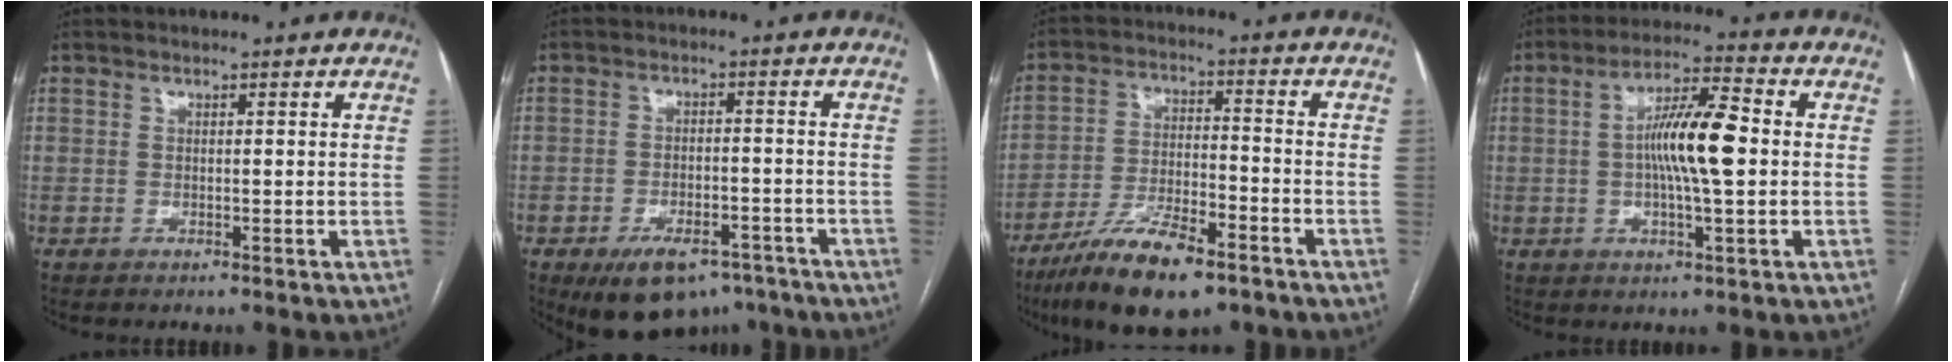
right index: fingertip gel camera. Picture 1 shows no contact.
{"total": 10.3, "force": [-7.3, 5.1, 5.3], "torque": [-0.075, 0.005, -0.106]}
{"total": 13.5, "force": [-9.2, 3.4, 9.2], "torque": [-0.170, -0.018, -0.160]}
{"total": 10.3, "force": [0.1, 1.6, 10.2], "torque": [-0.185, 0.015, -0.003]}